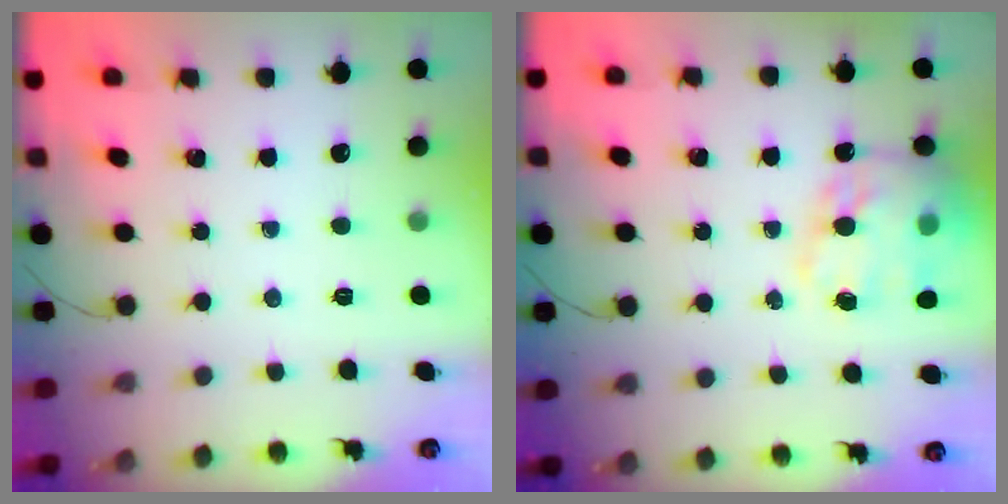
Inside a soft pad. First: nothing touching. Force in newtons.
{"total": 20.4, "press": 19.9, "slide": 4.4}